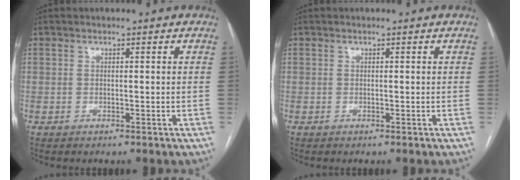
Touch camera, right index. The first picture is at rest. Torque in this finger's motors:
{"motor_torque": [0.00, 0.02, 0.00, 0.00]}